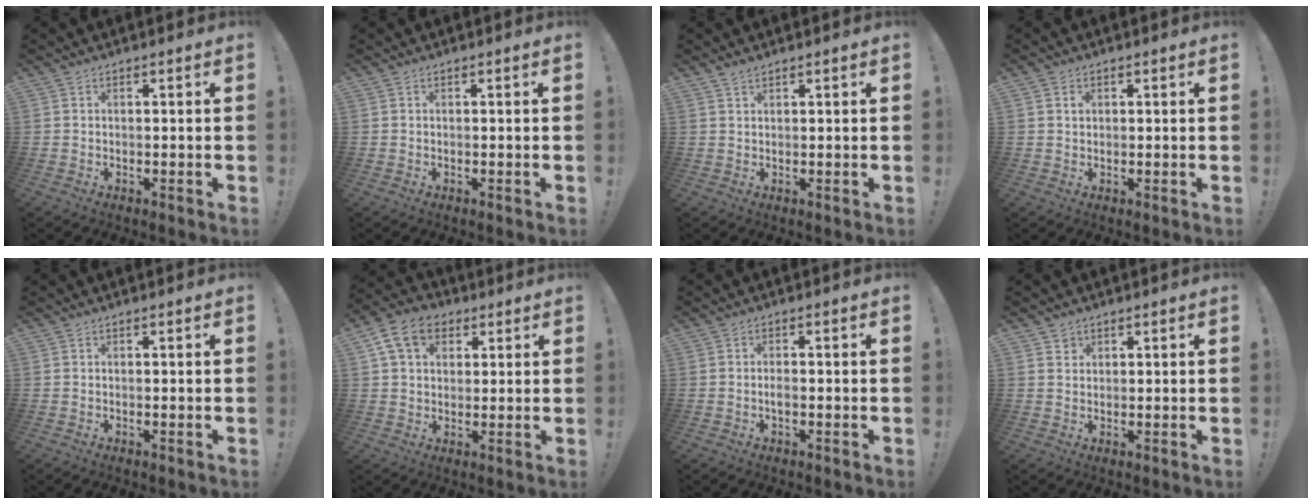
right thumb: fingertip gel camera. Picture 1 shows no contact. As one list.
[{"total": 0.0}, {"total": 1.4, "force": [1.2, 0.4, 0.5], "torque": [-0.008, -0.005, 0.022]}, {"total": 1.4, "force": [0.7, 1.1, 0.4], "torque": [0.005, -0.002, 0.011]}, {"total": 0.0}, {"total": 11.6, "force": [4.9, 8.4, 6.4], "torque": [-0.107, -0.004, 0.097]}, {"total": 1.7, "force": [-0.6, 0.7, 1.4], "torque": [-0.027, 0.004, -0.011]}, {"total": 1.8, "force": [1.3, 1.3, 0.3], "torque": [0.002, -0.008, 0.022]}]